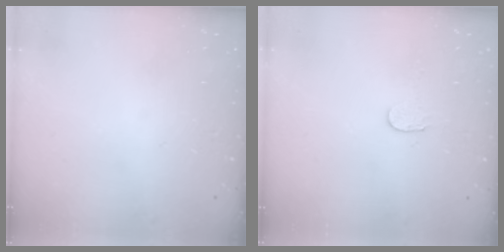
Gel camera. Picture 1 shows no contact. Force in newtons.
{"total": 2.3, "press": 2.3, "slide": 0.2}